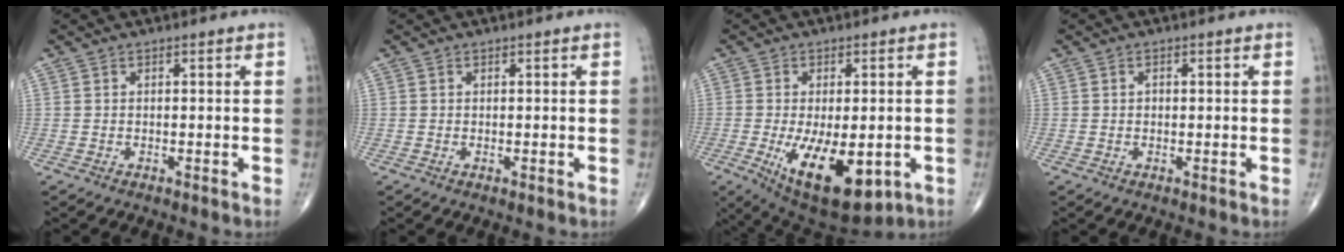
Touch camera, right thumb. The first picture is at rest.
{"total": 0.0}
{"total": 15.4, "force": [-4.6, 7.2, 12.8], "torque": [-0.202, -0.018, -0.049]}
{"total": 0.8, "force": [0.1, 0.6, 0.5], "torque": [-0.003, 0.001, -0.001]}